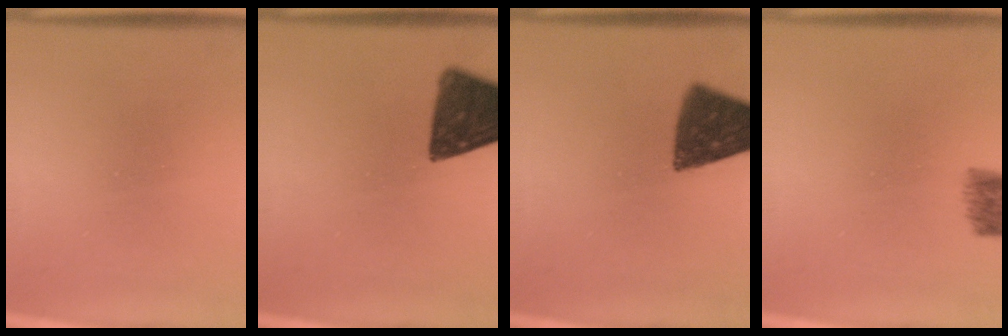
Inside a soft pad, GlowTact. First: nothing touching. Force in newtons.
{"total": 13.1}
{"total": 11.3}
{"total": 5.5}